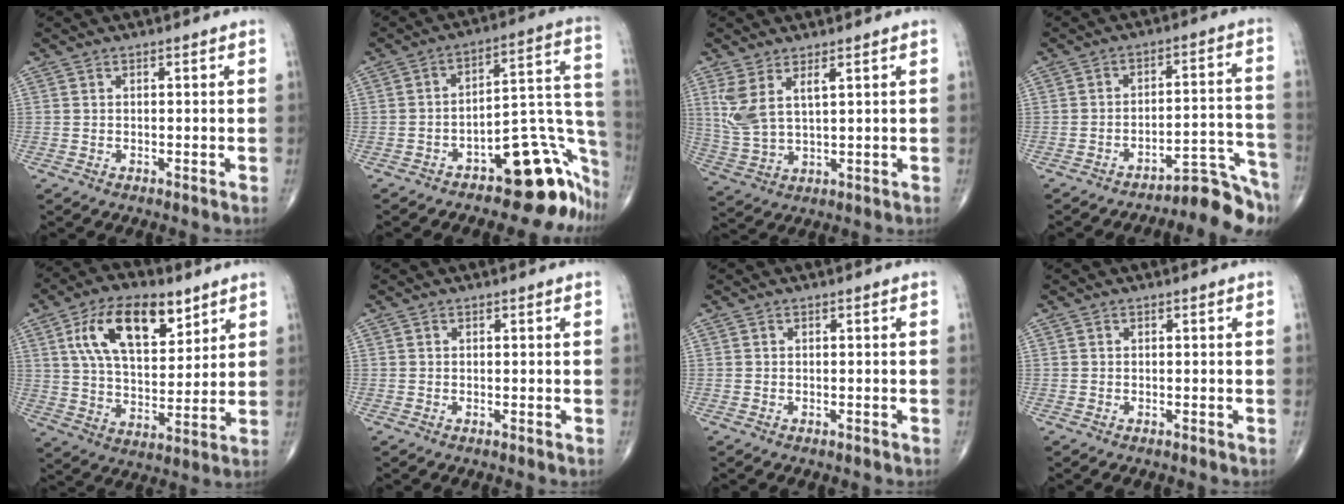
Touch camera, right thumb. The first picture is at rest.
{"total": 18.8, "force": [-11.3, 7.9, 12.8], "torque": [-0.061, 0.137, -0.152]}
{"total": 7.3, "force": [3.1, 2.8, 6.0], "torque": [-0.137, -0.015, 0.075]}
{"total": 9.4, "force": [-9.1, 0.5, 2.5], "torque": [0.005, 0.111, -0.134]}
{"total": 16.4, "force": [7.7, 8.4, 11.8], "torque": [-0.174, -0.025, 0.139]}
{"total": 0.0}
{"total": 0.6, "force": [-0.5, 0.2, 0.2], "torque": [-0.007, 0.001, -0.009]}
{"total": 1.0, "force": [-0.9, 0.3, 0.3], "torque": [-0.008, 0.004, -0.012]}